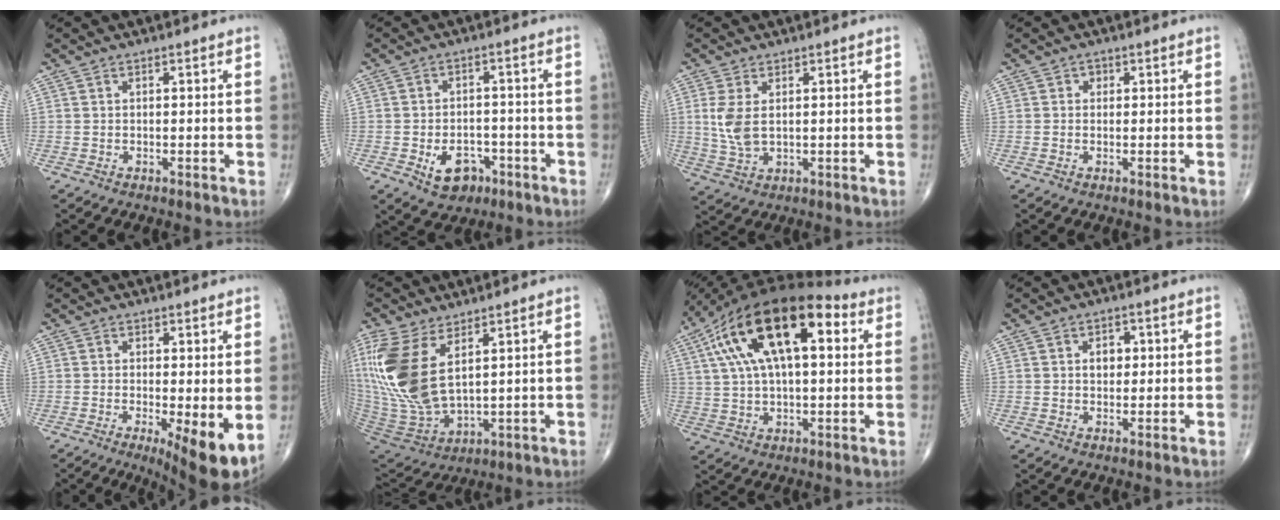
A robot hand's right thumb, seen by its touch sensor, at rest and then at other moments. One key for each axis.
{"total": 7.1, "fx": -3.1, "fy": 5.0, "fz": 4.0, "tx": -0.040, "ty": 0.021, "tz": -0.043}
{"total": 5.9, "fx": 1.1, "fy": 3.2, "fz": 4.8, "tx": -0.110, "ty": -0.004, "tz": 0.030}
{"total": 1.0, "fx": 0.3, "fy": 0.9, "fz": 0.3, "tx": 0.004, "ty": 0.002, "tz": 0.001}
{"total": 8.4, "fx": -1.5, "fy": 2.3, "fz": 7.9, "tx": -0.119, "ty": -0.023, "tz": -0.020}
{"total": 18.2, "fx": 6.1, "fy": 9.1, "fz": 14.6, "tx": -0.329, "ty": -0.029, "tz": 0.132}
{"total": 20.1, "fx": 6.4, "fy": 9.1, "fz": 16.7, "tx": -0.295, "ty": 0.027, "tz": 0.101}
{"total": 2.9, "fx": 0.6, "fy": 2.2, "fz": 1.9, "tx": -0.011, "ty": 0.001, "tz": 0.006}